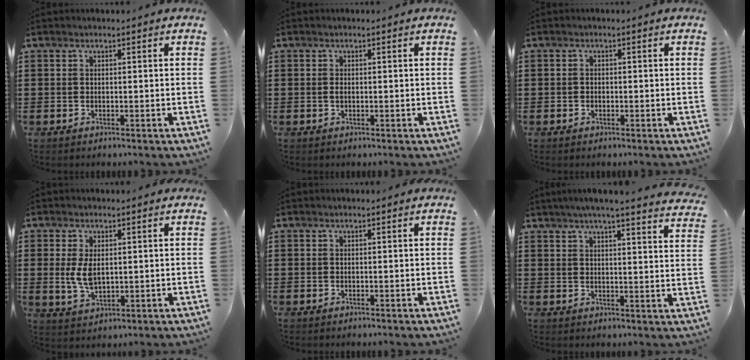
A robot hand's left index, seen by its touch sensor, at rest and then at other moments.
{"total": 0.7, "force": [-0.1, 0.4, 0.6], "torque": [-0.015, -0.002, -0.002]}
{"total": 0.7, "force": [-0.5, 0.5, 0.1], "torque": [-0.006, 0.000, -0.010]}
{"total": 4.9, "force": [0.6, 2.7, 4.0], "torque": [-0.105, -0.002, 0.004]}
{"total": 0.0}
{"total": 4.6, "force": [4.2, -0.5, 1.8], "torque": [-0.052, -0.016, 0.072]}